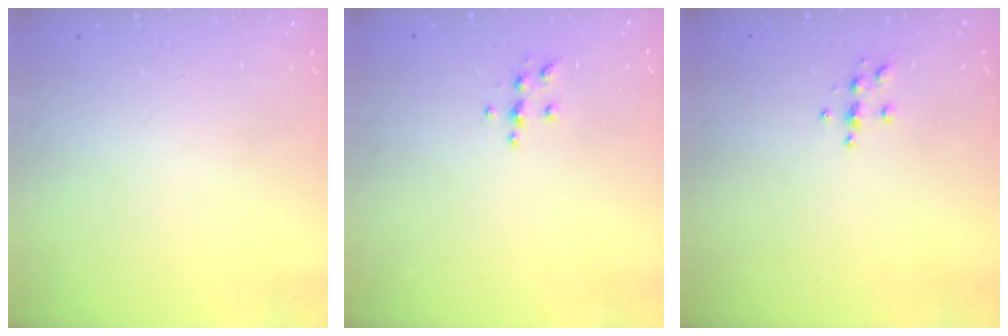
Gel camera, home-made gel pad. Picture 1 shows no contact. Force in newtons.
{"total": 4.6, "press": 4.6, "slide": 0.5}
{"total": 3.9, "press": 3.9, "slide": 0.5}